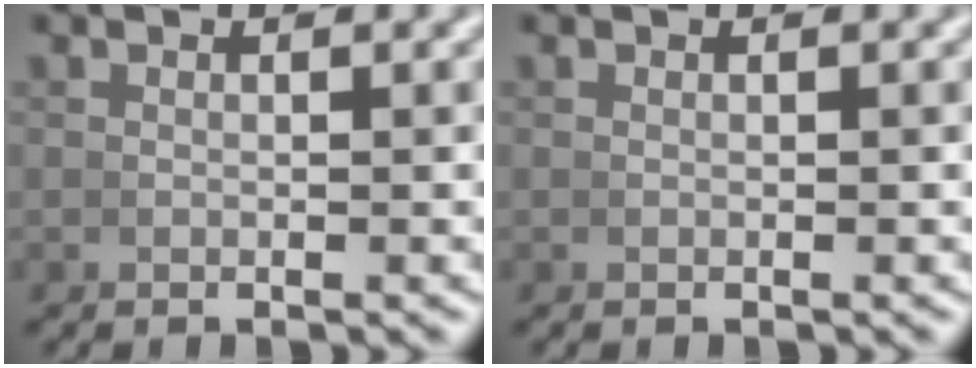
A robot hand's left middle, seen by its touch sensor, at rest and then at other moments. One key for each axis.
{"total": 0.0}